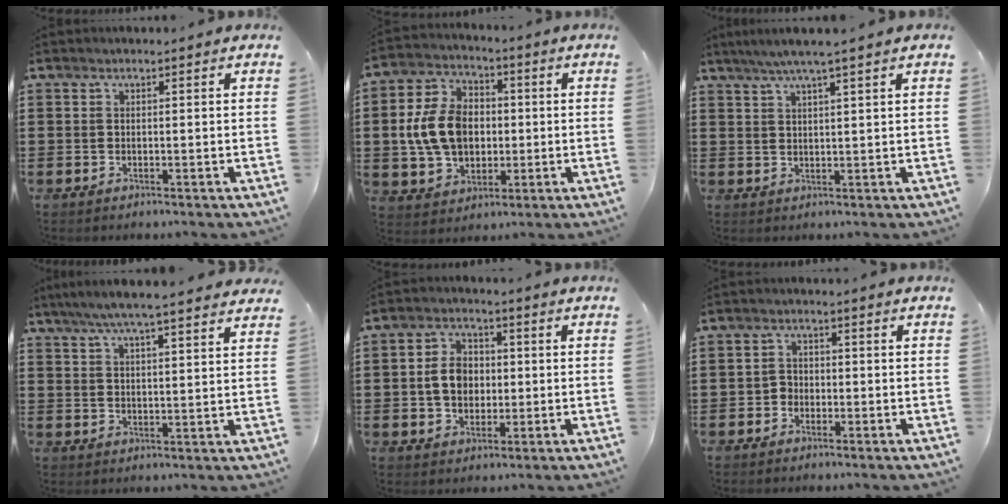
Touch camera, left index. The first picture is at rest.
{"total": 10.1, "force": [0.1, 7.7, 6.5], "torque": [-0.159, 0.011, -0.002]}
{"total": 3.7, "force": [2.6, -0.5, 2.6], "torque": [-0.056, -0.002, 0.045]}
{"total": 5.9, "force": [5.2, 0.0, 2.8], "torque": [-0.069, -0.016, 0.091]}
{"total": 6.1, "force": [-0.2, 4.7, 4.0], "torque": [-0.085, 0.009, -0.009]}
{"total": 2.0, "force": [-1.0, 1.6, 0.5], "torque": [-0.015, 0.005, -0.023]}